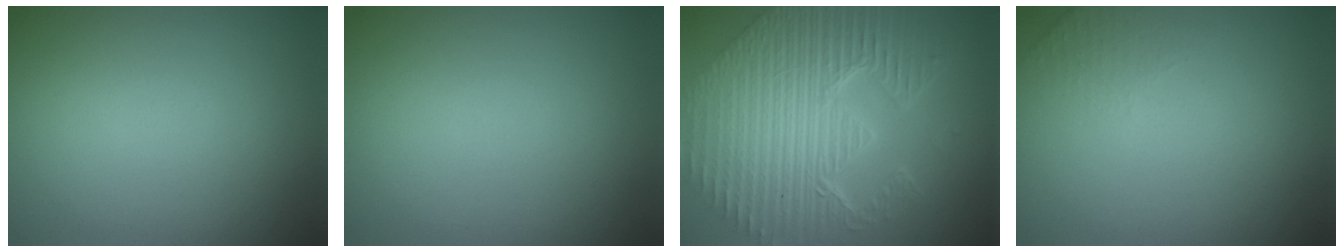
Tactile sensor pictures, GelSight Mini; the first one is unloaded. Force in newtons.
{"total": 0.0}
{"total": 11.8, "press": 7.8, "slide": 8.9}
{"total": 1.3, "press": 1.2, "slide": 0.3}